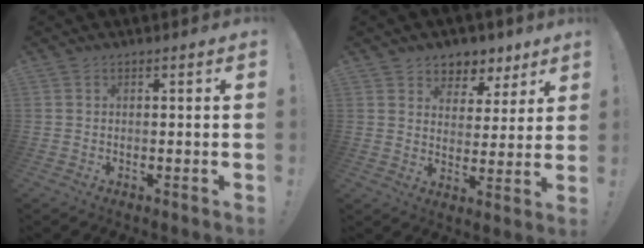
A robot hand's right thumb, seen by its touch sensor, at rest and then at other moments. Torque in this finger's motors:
{"motor_torque": [-0.07, 1.00, 0.31, -0.24, -0.01]}